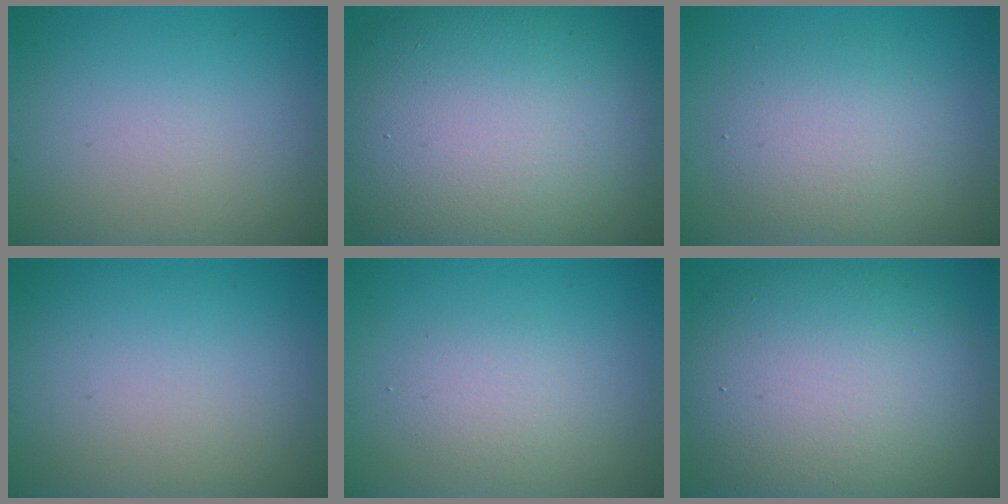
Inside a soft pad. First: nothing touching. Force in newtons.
{"total": 16.8, "press": 16.8, "slide": 0.8}
{"total": 3.8, "press": 3.8, "slide": 0.3}
{"total": 0.0}
{"total": 1.8, "press": 1.8, "slide": 0.1}
{"total": 11.6, "press": 11.6, "slide": 0.6}